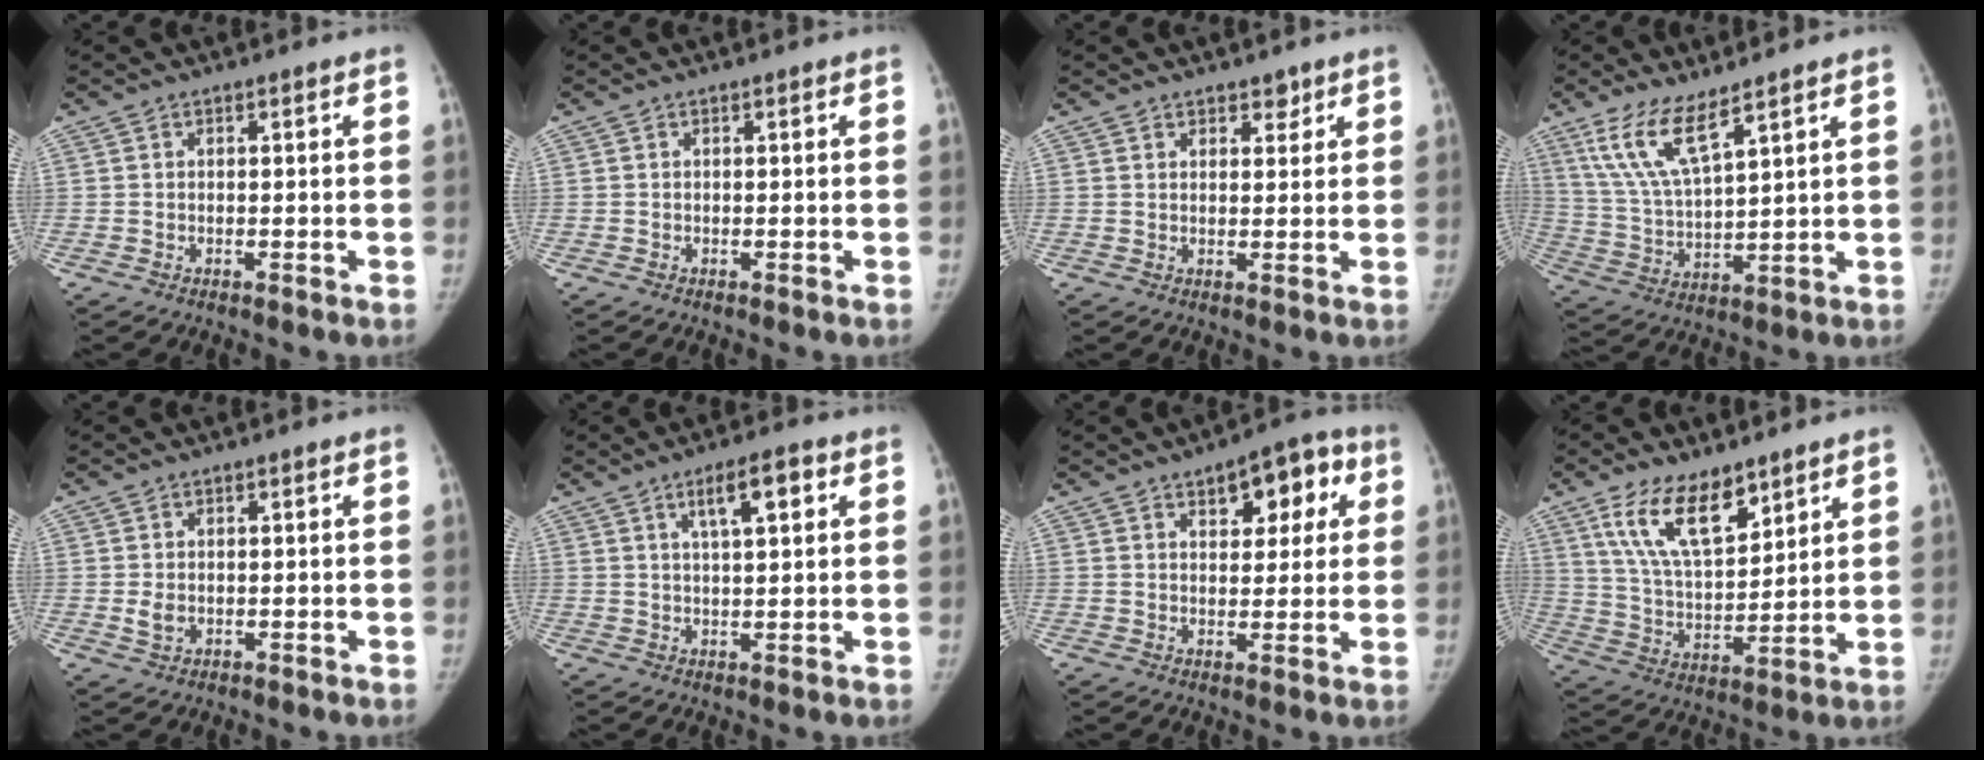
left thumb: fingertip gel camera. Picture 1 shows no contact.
{"total": 0.0}
{"total": 2.4, "force": [1.7, 1.5, 0.5], "torque": [0.018, -0.009, 0.021]}
{"total": 10.1, "force": [6.7, 2.4, 7.2], "torque": [-0.142, -0.034, 0.148]}
{"total": 2.2, "force": [-0.1, 1.8, 1.3], "torque": [-0.018, -0.002, 0.003]}
{"total": 6.5, "force": [2.8, 2.0, 5.6], "torque": [-0.082, -0.001, 0.046]}
{"total": 10.0, "force": [4.3, 5.4, 7.2], "torque": [-0.050, 0.003, 0.052]}
{"total": 14.0, "force": [8.7, 6.3, 8.9], "torque": [-0.130, -0.045, 0.171]}